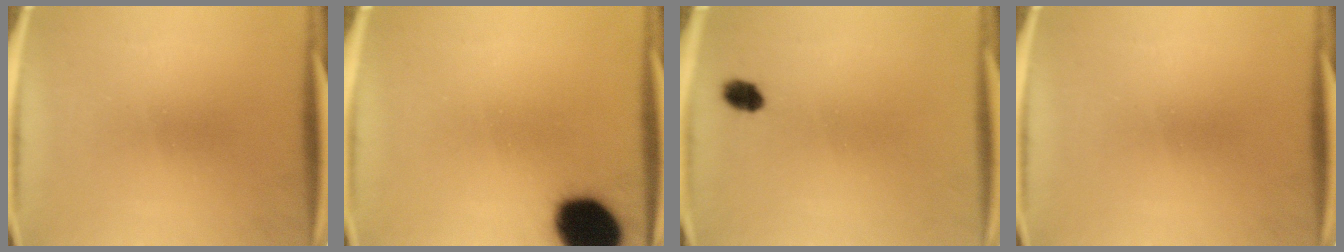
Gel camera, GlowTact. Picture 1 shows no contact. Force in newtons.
{"total": 17.0}
{"total": 2.9}
{"total": 0.0}